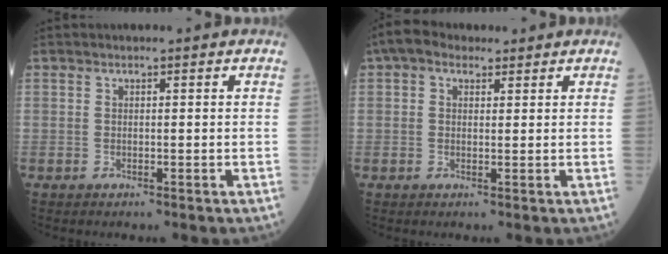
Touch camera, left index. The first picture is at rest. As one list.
[{"total": 4.0, "force": [2.3, 2.7, 1.8], "torque": [-0.040, 0.028, 0.041]}]